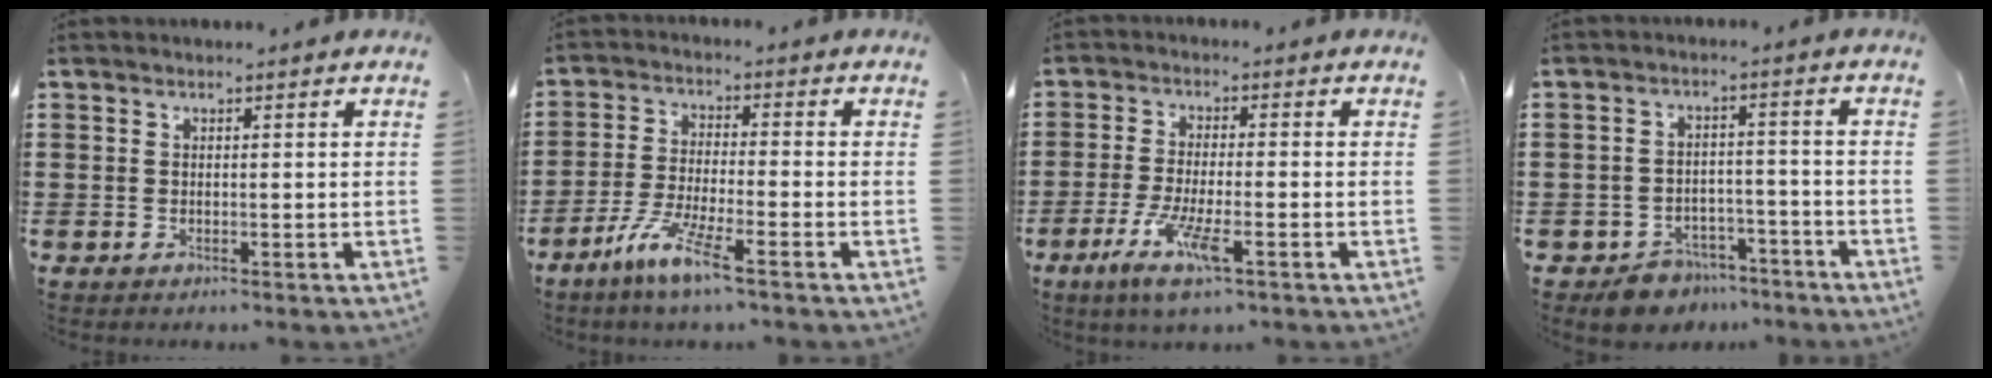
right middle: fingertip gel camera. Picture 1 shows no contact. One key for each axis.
{"total": 6.9, "fx": -4.8, "fy": 0.5, "fz": 5.0, "tx": -0.111, "ty": -0.013, "tz": -0.092}
{"total": 6.8, "fx": -3.3, "fy": 1.3, "fz": 5.8, "tx": -0.125, "ty": -0.015, "tz": -0.061}
{"total": 4.8, "fx": -4.6, "fy": 1.5, "fz": 0.1, "tx": -0.006, "ty": 0.014, "tz": -0.091}